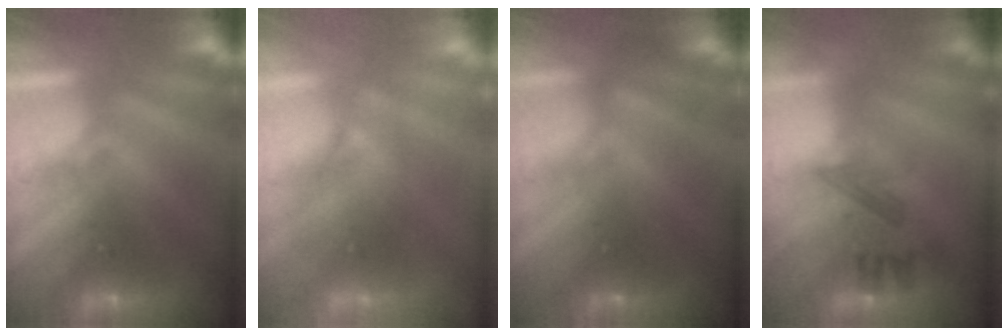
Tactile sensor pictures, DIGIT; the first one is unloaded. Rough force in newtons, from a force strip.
{"total": 2.5}
{"total": 4.4}
{"total": 2.3}